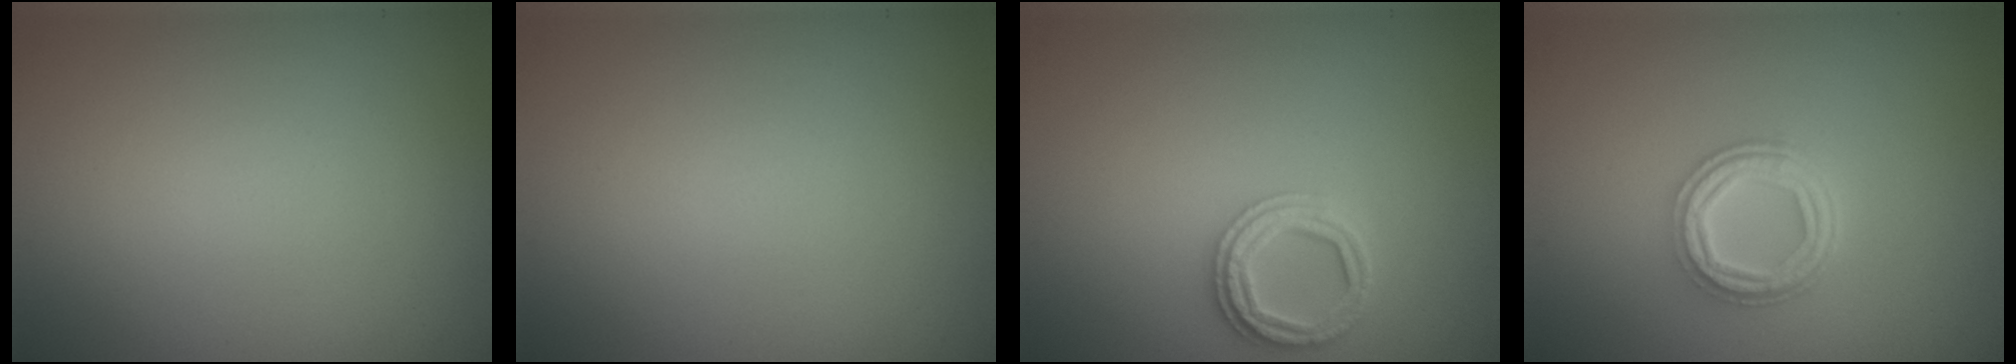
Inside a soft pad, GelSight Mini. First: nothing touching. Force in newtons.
{"total": 0.0}
{"total": 2.7, "press": 2.7, "slide": 0.5}
{"total": 4.1, "press": 3.3, "slide": 2.5}